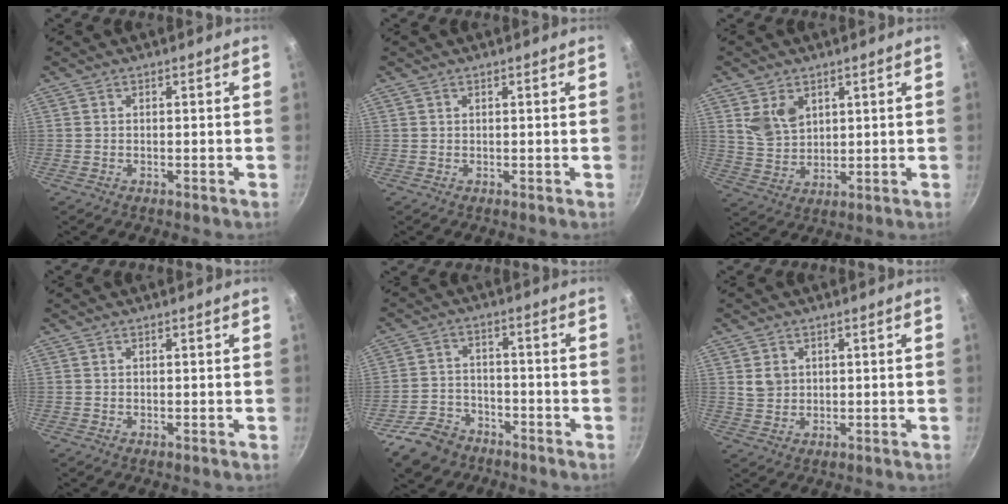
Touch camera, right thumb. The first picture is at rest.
{"total": 0.0}
{"total": 6.9, "force": [2.9, 4.8, 4.0], "torque": [-0.058, -0.020, 0.064]}
{"total": 0.0}
{"total": 6.9, "force": [-4.5, 4.7, 2.1], "torque": [-0.034, 0.040, -0.078]}
{"total": 3.5, "force": [1.0, 2.9, 1.6], "torque": [-0.019, 0.000, 0.024]}